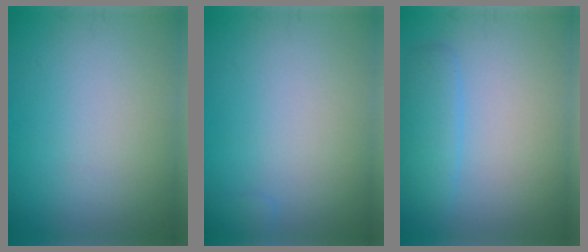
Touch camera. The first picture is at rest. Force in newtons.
{"total": 0.7, "press": 0.7, "slide": 0.0}
{"total": 2.5, "press": 2.5, "slide": 0.2}